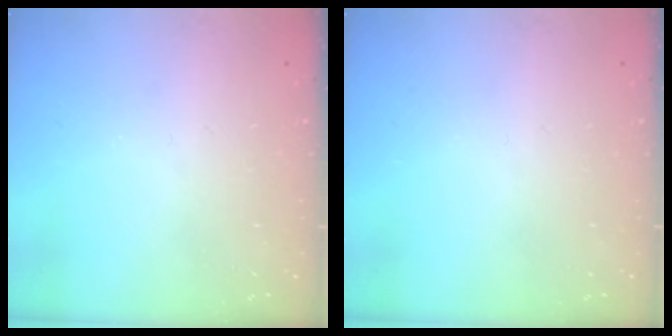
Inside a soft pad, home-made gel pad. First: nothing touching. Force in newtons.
{"total": 0.0}